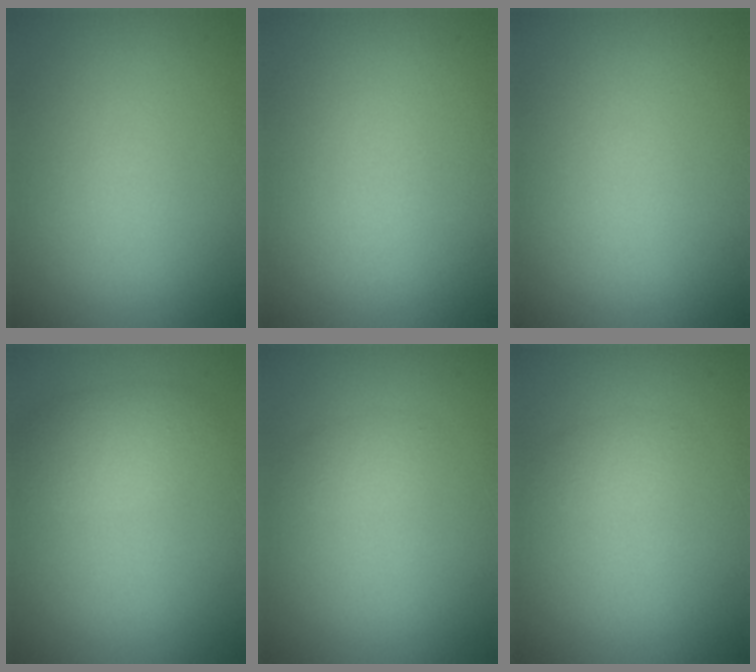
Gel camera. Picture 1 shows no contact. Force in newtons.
{"total": 0.0}
{"total": 0.0}
{"total": 2.9, "press": 2.9, "slide": 0.1}
{"total": 1.1, "press": 1.1, "slide": 0.0}
{"total": 1.1, "press": 1.1, "slide": 0.0}